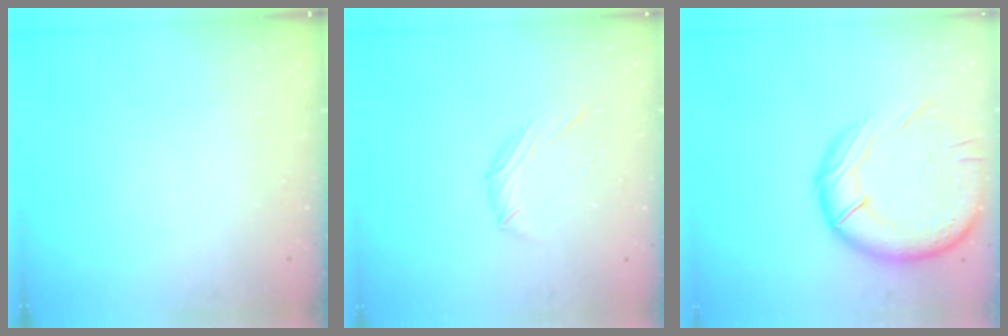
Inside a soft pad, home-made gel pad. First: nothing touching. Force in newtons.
{"total": 6.7, "press": 6.6, "slide": 1.3}
{"total": 21.4, "press": 21.2, "slide": 3.3}